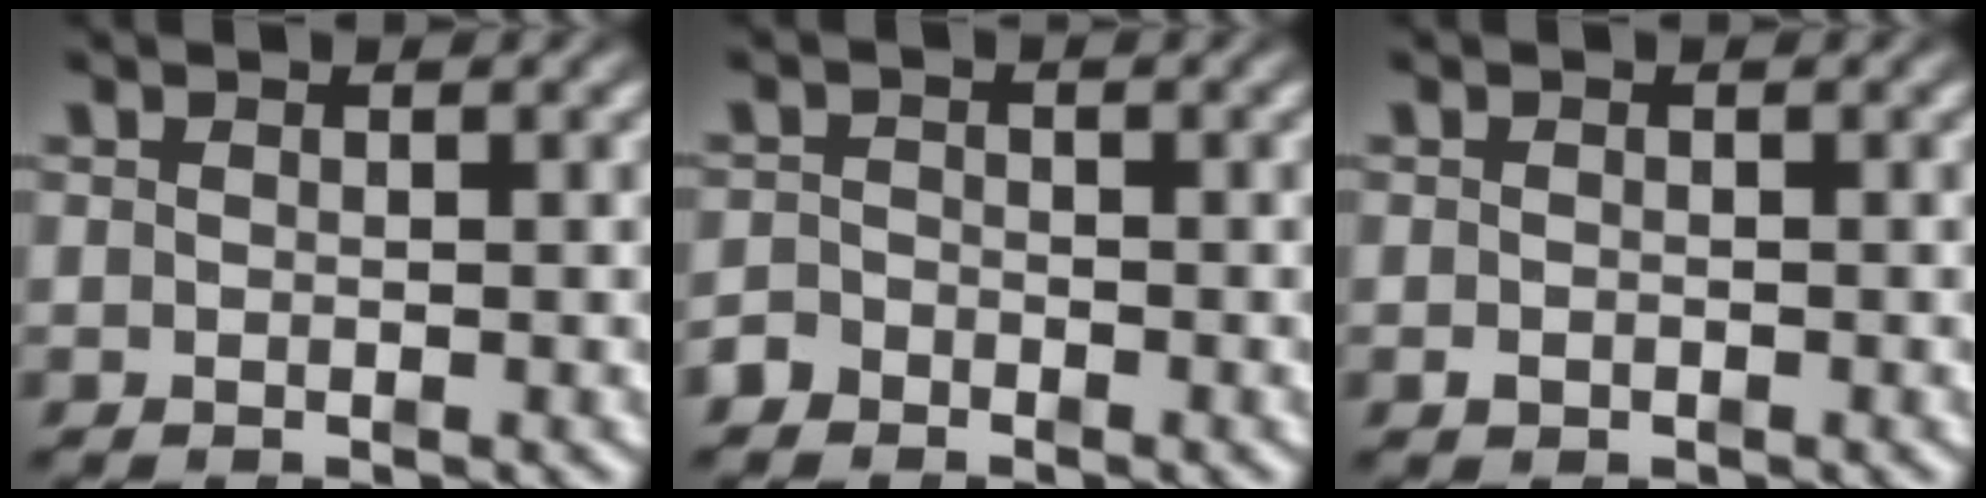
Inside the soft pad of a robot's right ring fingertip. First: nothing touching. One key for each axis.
{"total": 1.9, "fx": -1.7, "fy": 0.9, "fz": -0.1, "tx": 0.004, "ty": -0.011, "tz": -0.031}
{"total": 0.5, "fx": -0.5, "fy": 0.1, "fz": 0.2, "tx": -0.003, "ty": -0.007, "tz": -0.004}